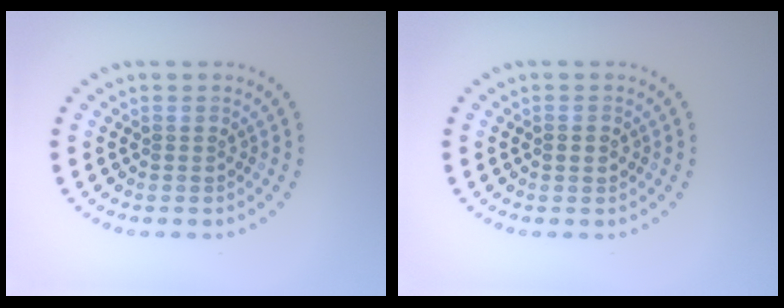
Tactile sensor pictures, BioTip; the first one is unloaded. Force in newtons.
{"total": 1.3, "press": 1.3, "slide": 0.1}